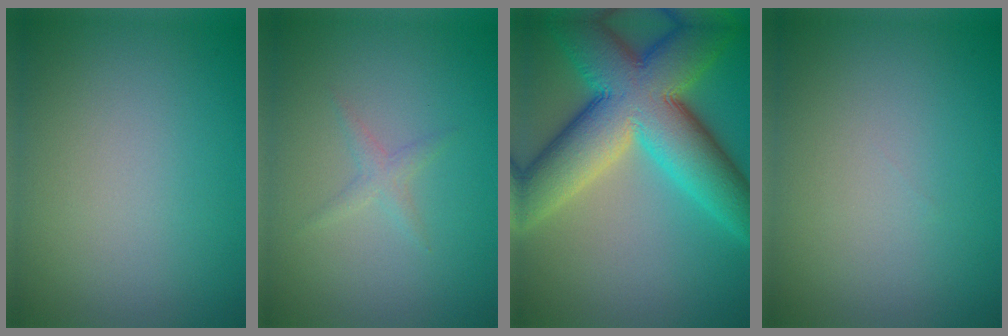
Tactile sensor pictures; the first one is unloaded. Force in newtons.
{"total": 1.1, "press": 1.1, "slide": 0.1}
{"total": 13.8, "press": 13.8, "slide": 0.6}
{"total": 0.0}